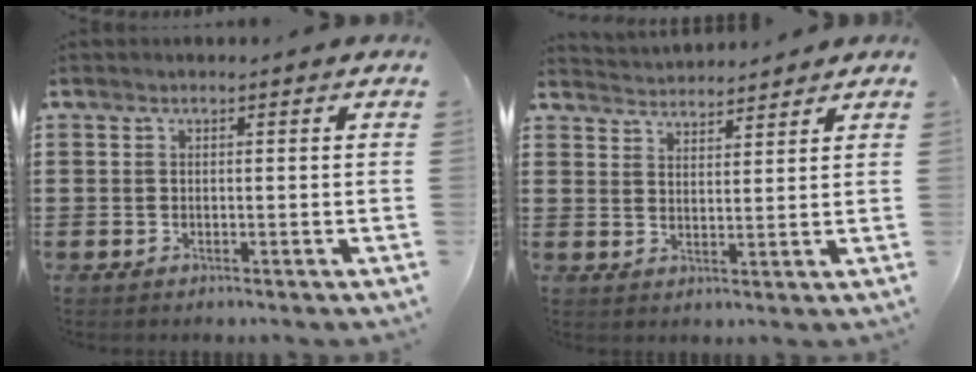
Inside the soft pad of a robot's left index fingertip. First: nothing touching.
{"total": 3.1, "force": [3.1, 0.0, -0.5], "torque": [-0.003, -0.013, 0.055]}